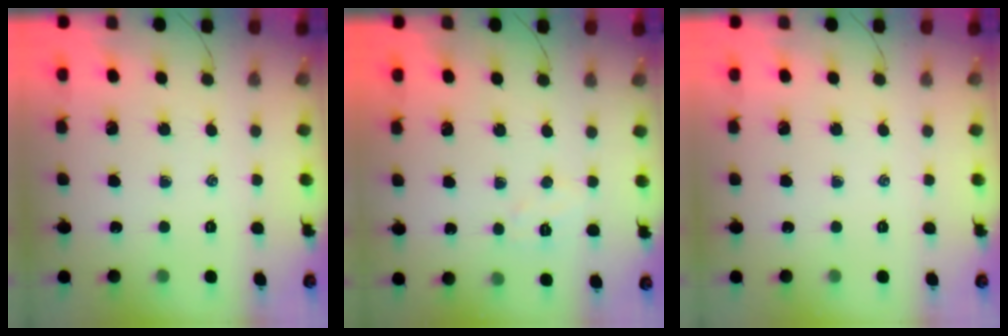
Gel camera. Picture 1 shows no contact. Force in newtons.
{"total": 5.0, "press": 4.9, "slide": 1.1}
{"total": 0.0}